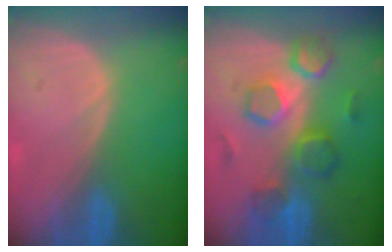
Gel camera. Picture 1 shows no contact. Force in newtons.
{"total": 8.3, "press": 8.2, "slide": 1.4}